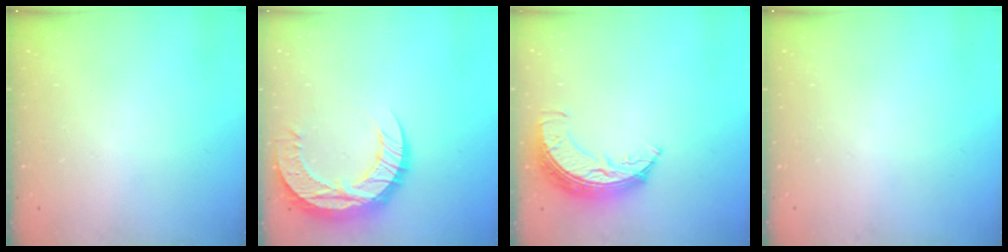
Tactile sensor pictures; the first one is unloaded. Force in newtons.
{"total": 19.0, "press": 18.9, "slide": 1.4}
{"total": 8.4, "press": 8.4, "slide": 0.7}
{"total": 0.0}